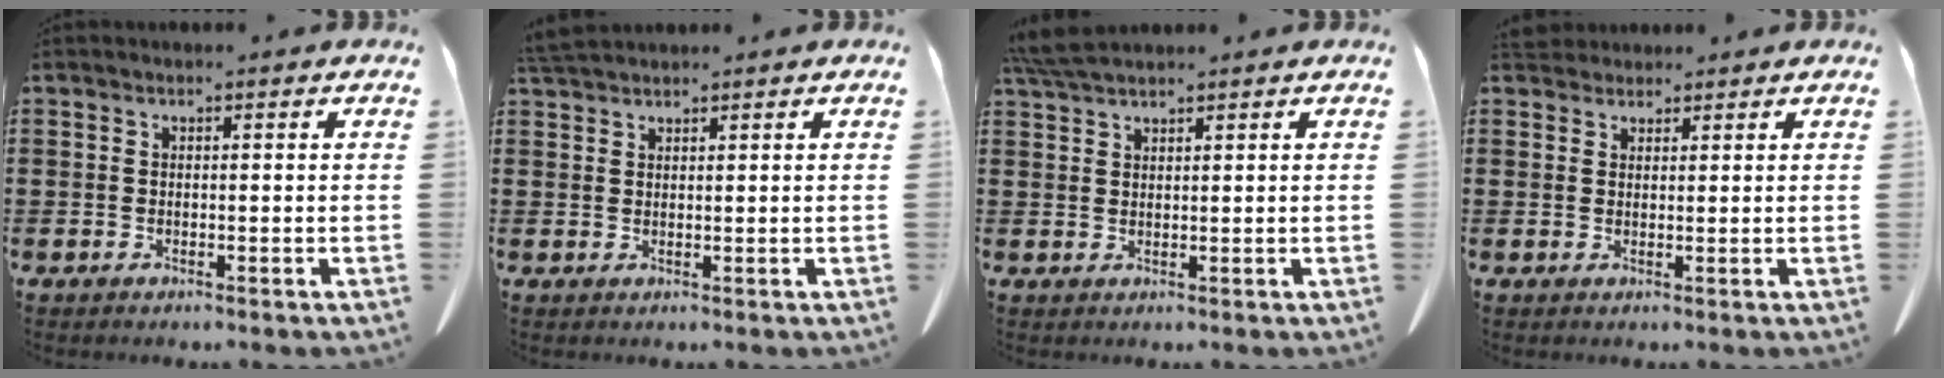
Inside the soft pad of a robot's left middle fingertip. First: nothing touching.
{"total": 2.5, "force": [2.3, 0.3, 0.8], "torque": [-0.023, -0.001, 0.047]}
{"total": 3.8, "force": [3.2, 0.4, 2.0], "torque": [-0.049, -0.003, 0.062]}
{"total": 2.6, "force": [2.4, 1.0, 0.5], "torque": [-0.017, 0.002, 0.047]}